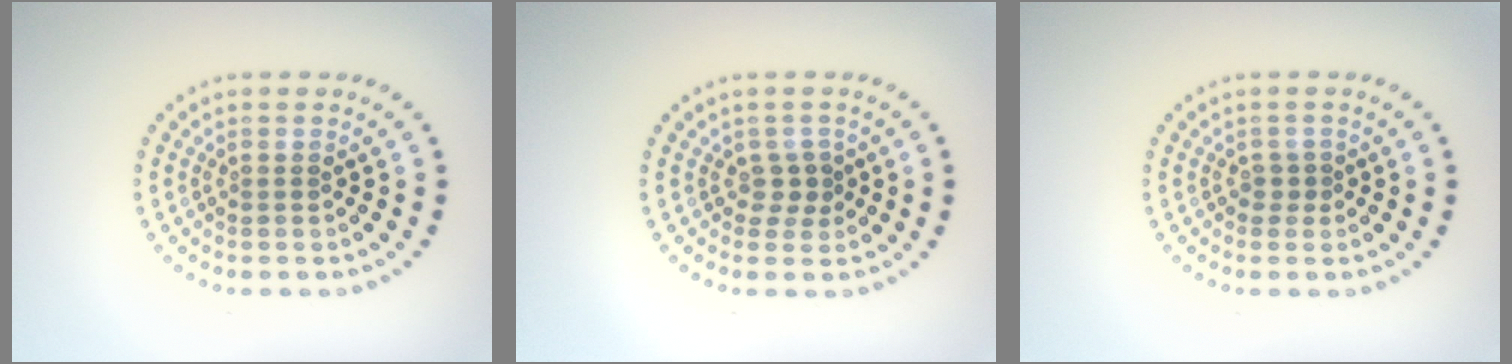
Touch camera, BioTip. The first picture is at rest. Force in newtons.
{"total": 1.4, "press": 1.2, "slide": 0.7}
{"total": 0.7, "press": 0.5, "slide": 0.5}